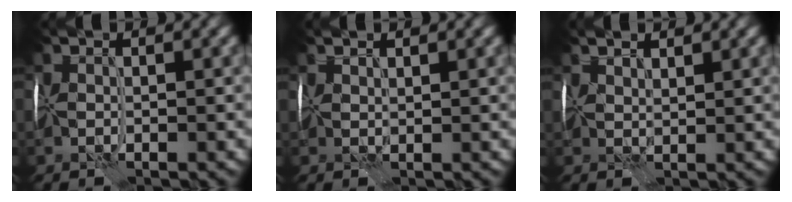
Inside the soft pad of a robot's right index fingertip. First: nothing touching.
{"total": 0.7, "force": [0.7, 0.0, -0.2], "torque": [0.001, 0.002, 0.016]}
{"total": 1.4, "force": [1.3, 0.3, 0.4], "torque": [-0.011, 0.004, 0.023]}